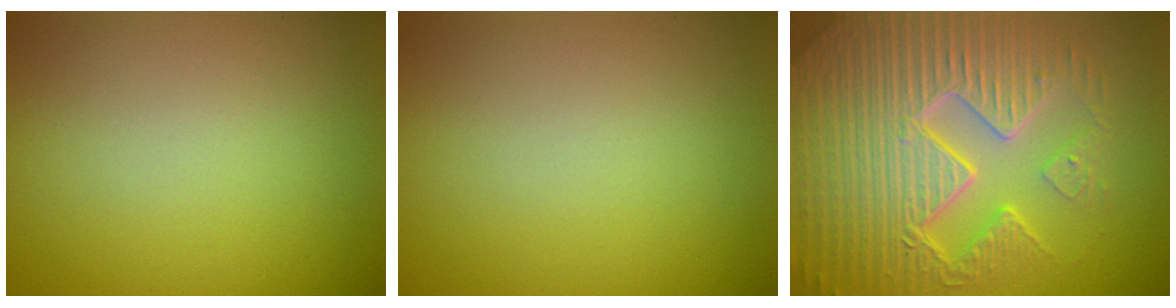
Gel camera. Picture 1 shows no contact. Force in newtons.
{"total": 0.0}
{"total": 11.0, "press": 7.1, "slide": 8.4}